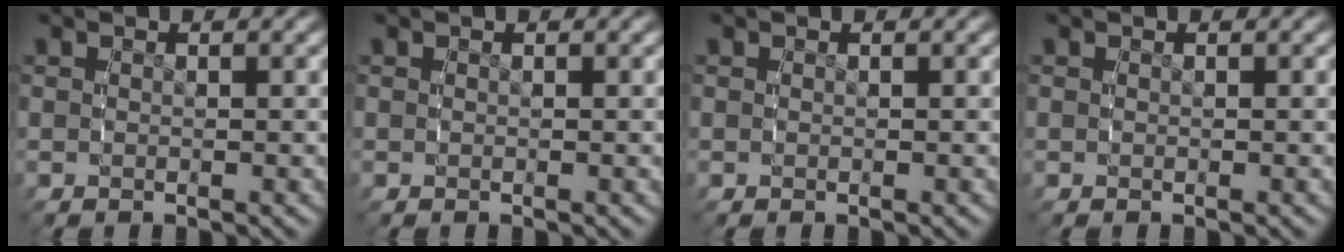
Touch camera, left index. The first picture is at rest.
{"total": 0.0}
{"total": 0.0}
{"total": 0.0}